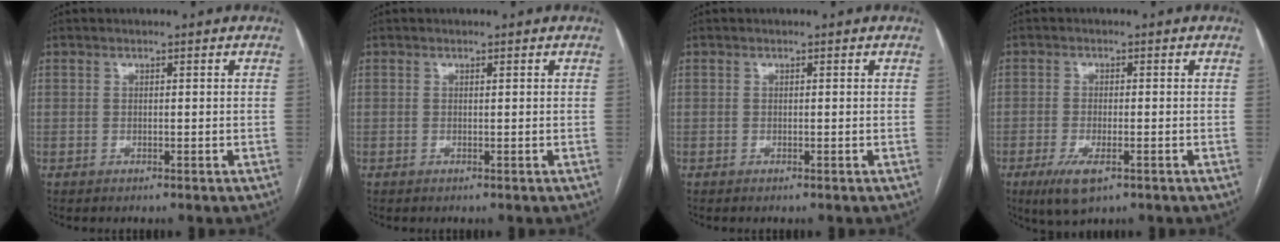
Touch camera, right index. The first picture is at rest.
{"total": 0.0}
{"total": 0.0}
{"total": 5.2, "force": [-2.7, 1.6, 4.2], "torque": [-0.081, -0.011, -0.041]}